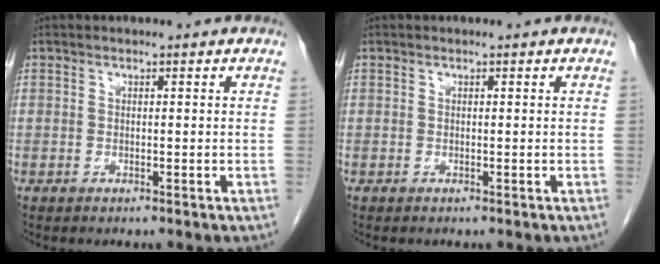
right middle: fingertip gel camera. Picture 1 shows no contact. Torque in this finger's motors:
{"motor_torque": [0.00, 0.00, 0.00, 0.00]}